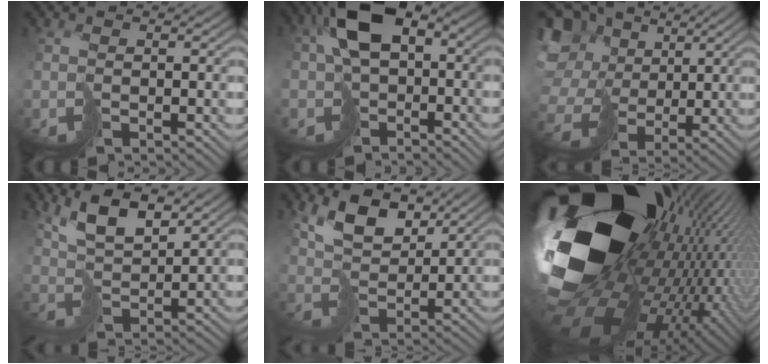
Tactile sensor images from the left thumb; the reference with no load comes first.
{"total": 10.8, "force": [0.3, 7.6, 7.6], "torque": [-0.152, -0.005, -0.005]}
{"total": 17.8, "force": [3.8, 14.4, 9.8], "torque": [-0.308, 0.008, 0.087]}
{"total": 7.3, "force": [4.5, 2.9, 5.0], "torque": [-0.113, 0.004, 0.090]}
{"total": 7.7, "force": [4.5, 4.0, 4.8], "torque": [-0.108, 0.000, 0.084]}
{"total": 23.1, "force": [3.1, 16.5, 15.8], "torque": [-0.323, -0.043, 0.049]}